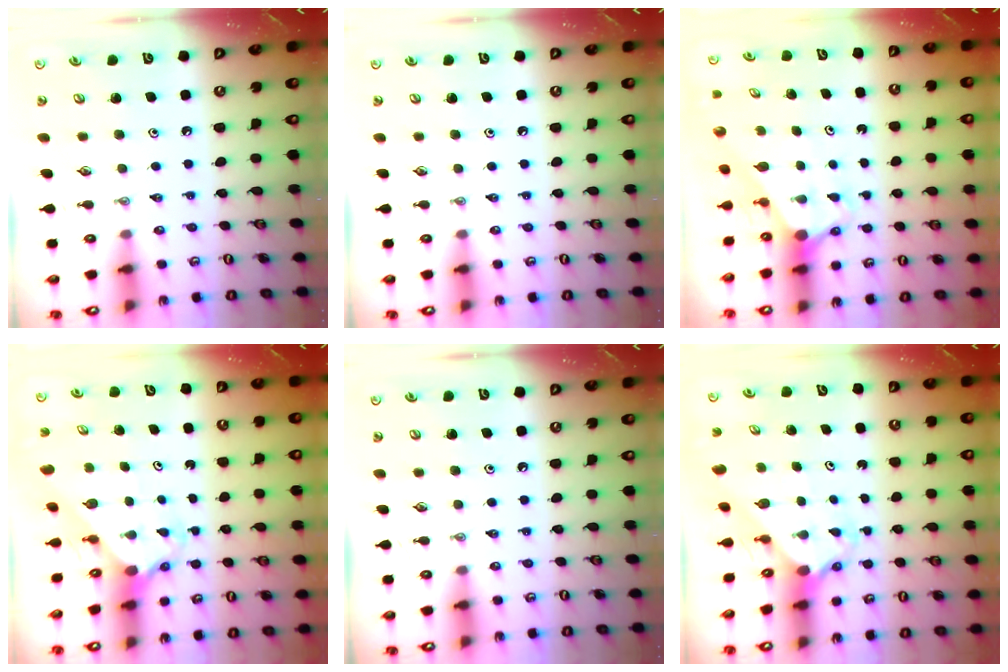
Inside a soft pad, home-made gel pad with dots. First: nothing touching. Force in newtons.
{"total": 0.0}
{"total": 2.9, "press": 2.9, "slide": 0.0}
{"total": 2.4, "press": 2.3, "slide": 0.2}
{"total": 0.0}
{"total": 2.2, "press": 2.2, "slide": 0.2}